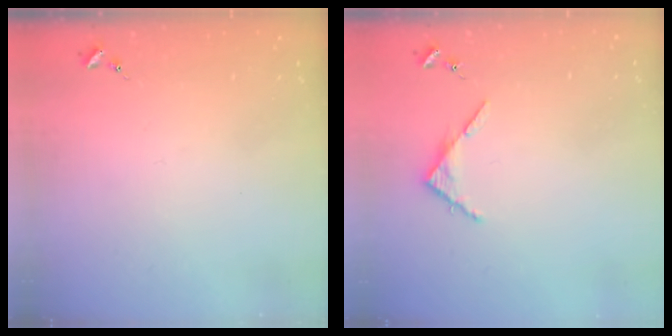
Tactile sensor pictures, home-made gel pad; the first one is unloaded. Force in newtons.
{"total": 3.8, "press": 3.8, "slide": 0.4}